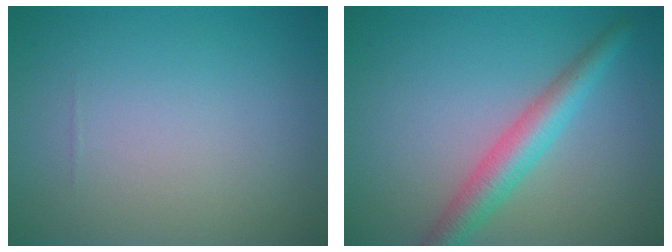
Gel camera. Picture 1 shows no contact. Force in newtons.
{"total": 3.9, "press": 3.9, "slide": 0.1}